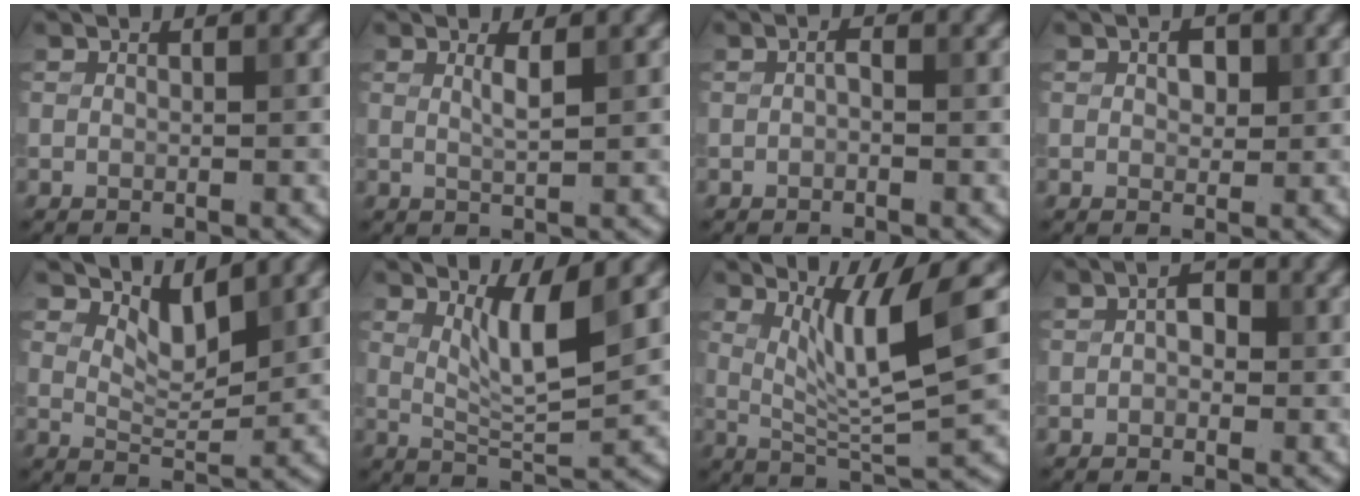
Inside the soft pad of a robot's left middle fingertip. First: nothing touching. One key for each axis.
{"total": 0.9, "fx": 0.4, "fy": -0.1, "fz": 0.8, "tx": -0.020, "ty": 0.001, "tz": 0.011}
{"total": 0.7, "fx": -0.1, "fy": 0.3, "fz": 0.6, "tx": -0.010, "ty": 0.002, "tz": 0.000}
{"total": 1.8, "fx": 0.6, "fy": 1.0, "fz": 1.4, "tx": -0.024, "ty": 0.003, "tz": 0.013}
{"total": 2.4, "fx": 1.9, "fy": 0.6, "fz": 1.4, "tx": -0.032, "ty": -0.010, "tz": 0.037}
{"total": 3.7, "fx": 1.6, "fy": 0.5, "fz": 3.3, "tx": -0.066, "ty": -0.008, "tz": 0.037}
{"total": 6.0, "fx": 2.1, "fy": 0.4, "fz": 5.6, "tx": -0.110, "ty": -0.007, "tz": 0.046}
{"total": 1.9, "fx": 0.2, "fy": 1.2, "fz": 1.5, "tx": -0.022, "ty": 0.009, "tz": -0.001}